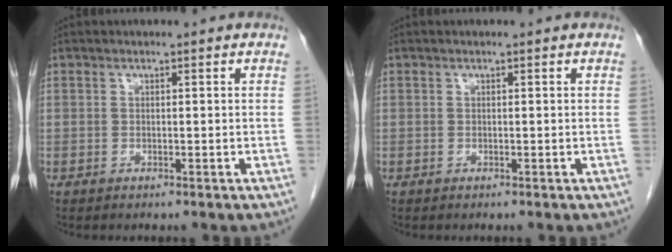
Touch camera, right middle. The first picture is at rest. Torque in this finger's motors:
{"motor_torque": [-0.02, -0.01, 0.00, 0.01]}